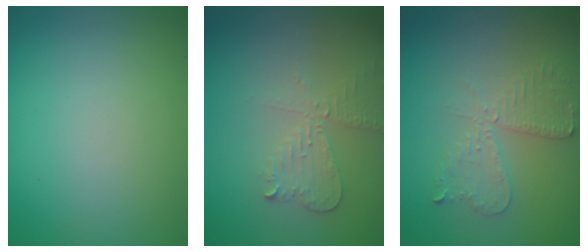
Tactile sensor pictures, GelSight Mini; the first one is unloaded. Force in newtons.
{"total": 2.6, "press": 2.5, "slide": 0.6}
{"total": 2.6, "press": 2.5, "slide": 0.5}